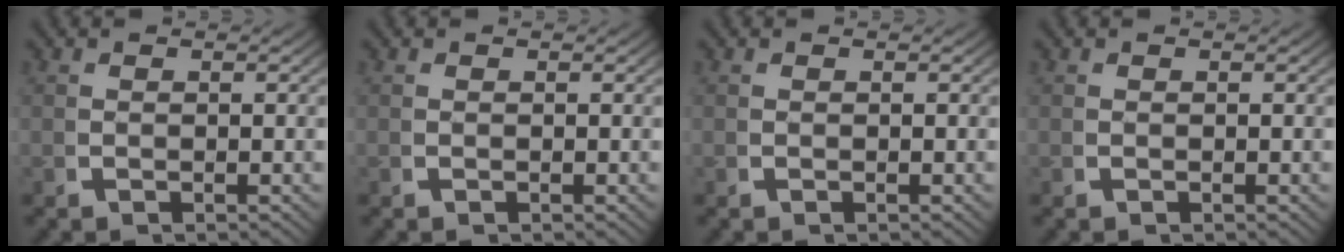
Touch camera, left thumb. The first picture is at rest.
{"total": 0.0}
{"total": 0.0}
{"total": 0.0}